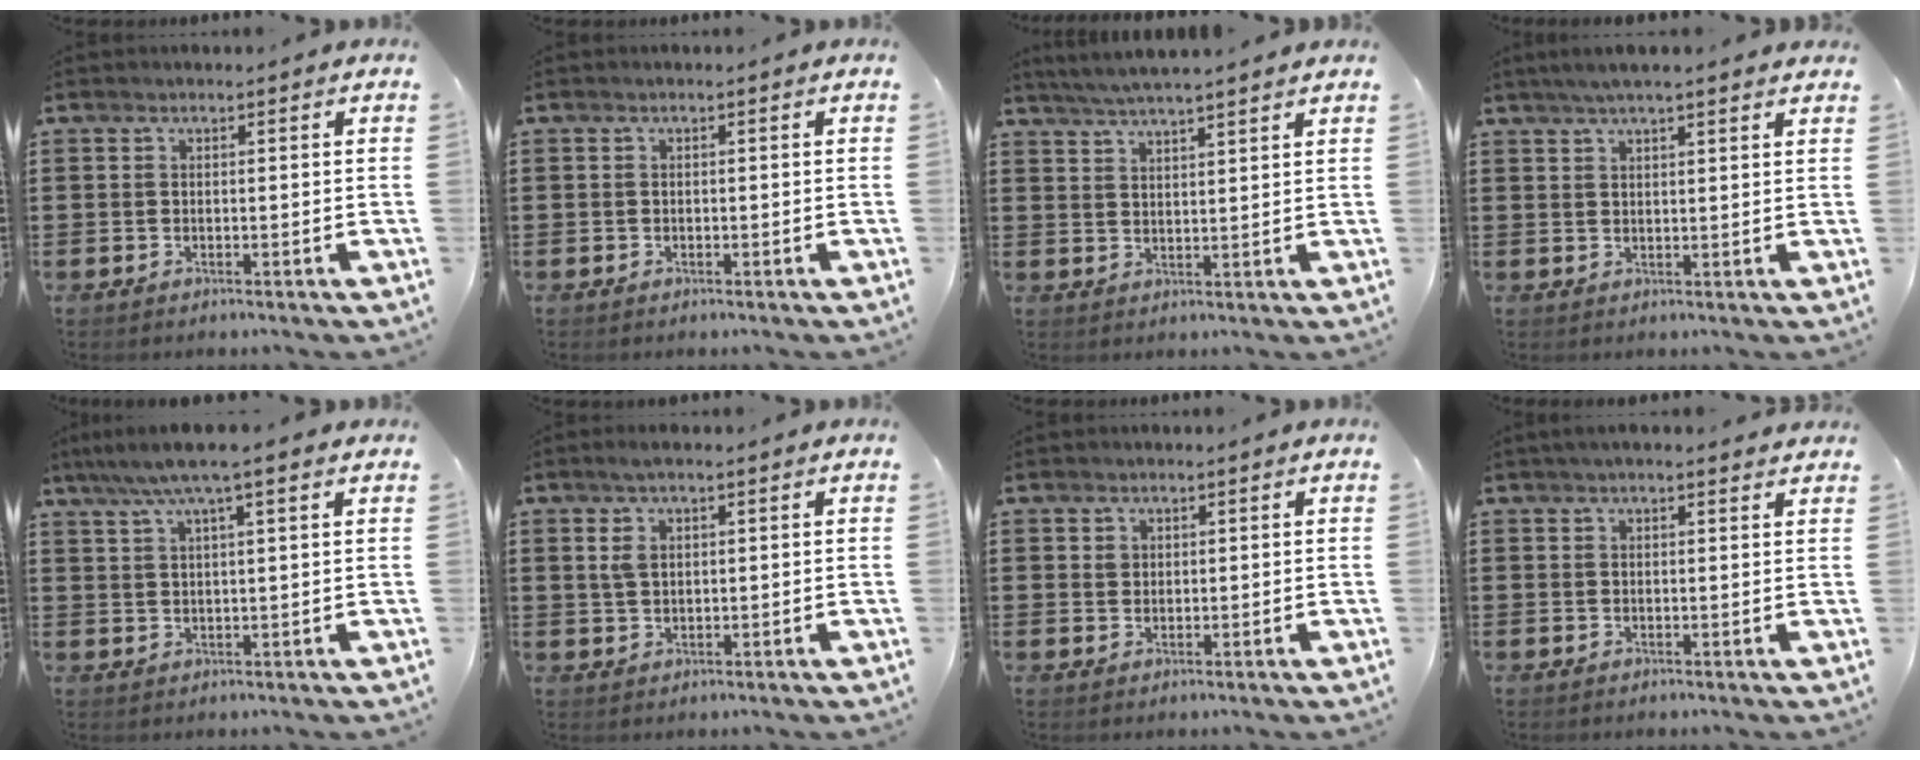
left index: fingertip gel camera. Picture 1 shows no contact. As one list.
[{"total": 0.5, "force": [-0.2, 0.5, 0.0], "torque": [-0.001, 0.004, -0.006]}, {"total": 3.8, "force": [3.5, -0.5, 1.4], "torque": [-0.036, -0.010, 0.062]}, {"total": 3.3, "force": [2.7, 0.2, 1.9], "torque": [-0.042, 0.003, 0.049]}, {"total": 5.2, "force": [3.5, 0.0, 3.8], "torque": [-0.082, -0.003, 0.059]}, {"total": 3.2, "force": [1.3, 1.5, 2.5], "torque": [-0.053, 0.008, 0.021]}, {"total": 1.3, "force": [0.7, 1.1, 0.3], "torque": [-0.009, 0.003, 0.015]}, {"total": 1.7, "force": [1.4, 0.3, 0.9], "torque": [-0.019, 0.003, 0.026]}]